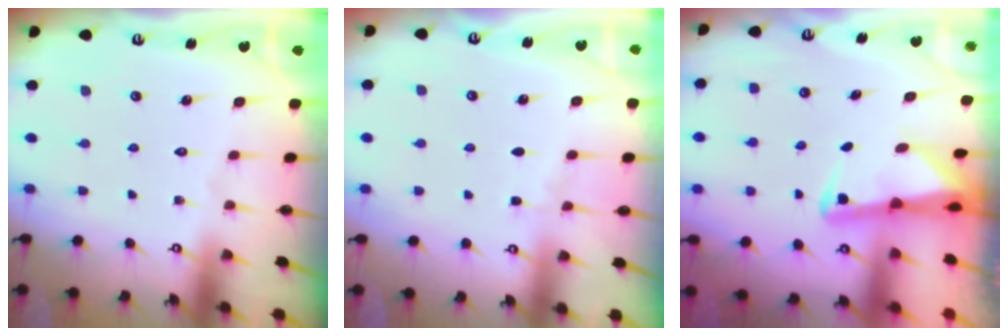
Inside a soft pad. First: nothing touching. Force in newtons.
{"total": 4.0, "press": 4.0, "slide": 0.5}
{"total": 2.5, "press": 2.4, "slide": 0.6}